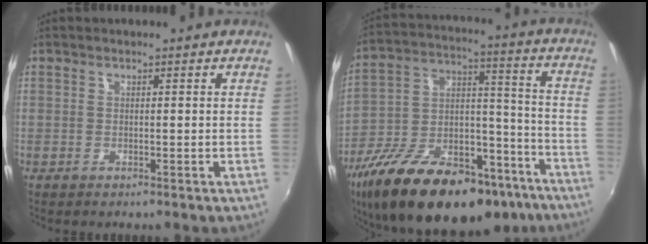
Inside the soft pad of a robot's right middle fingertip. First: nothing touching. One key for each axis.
{"total": 31.2, "fx": -21.6, "fy": 13.6, "fz": 17.9, "tx": -0.311, "ty": 0.010, "tz": -0.317}